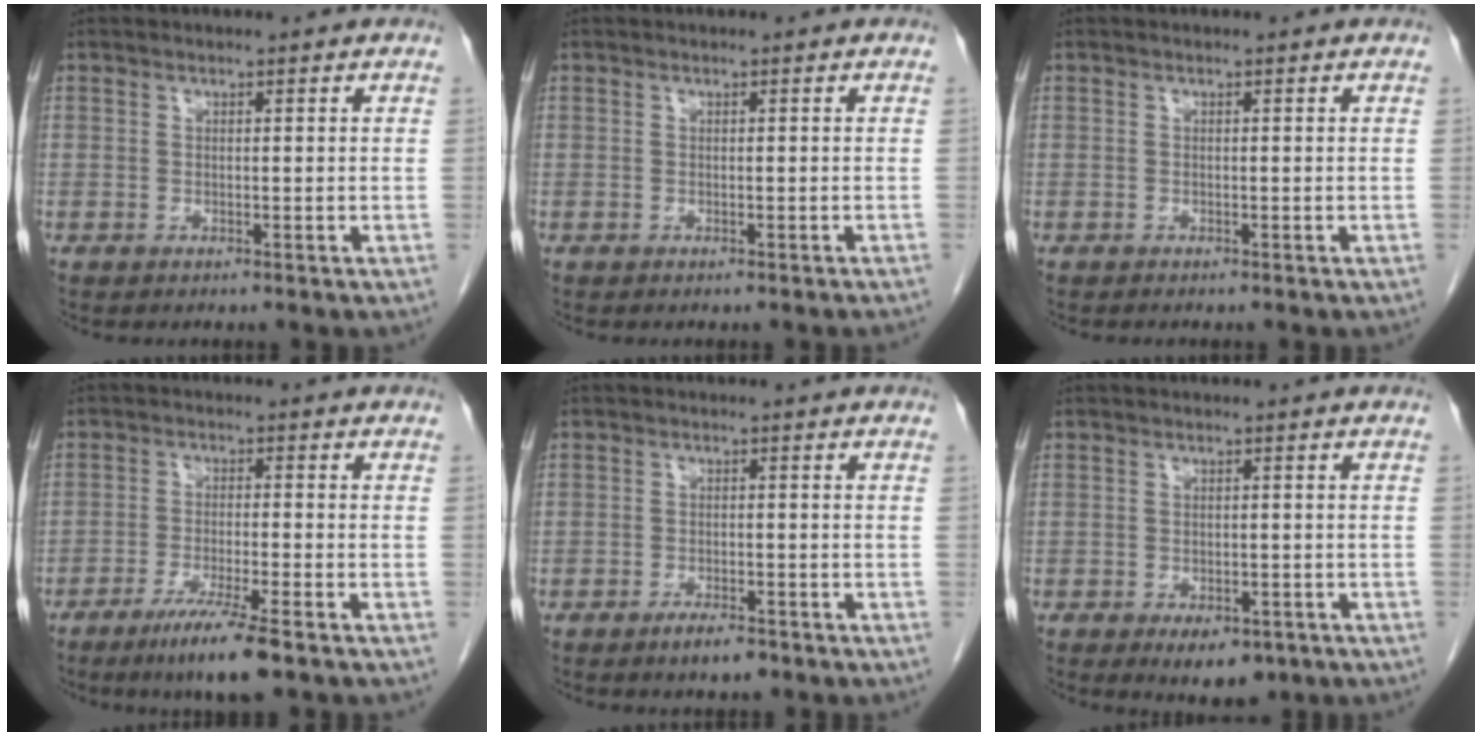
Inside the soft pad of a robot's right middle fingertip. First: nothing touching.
{"total": 0.8, "force": [-0.8, -0.1, 0.4], "torque": [-0.004, 0.002, -0.011]}
{"total": 0.0}
{"total": 7.7, "force": [-5.1, -0.2, 5.7], "torque": [-0.101, -0.021, -0.089]}
{"total": 3.1, "force": [-2.2, 0.9, 1.9], "torque": [-0.035, -0.001, -0.034]}
{"total": 5.6, "force": [-3.5, 2.8, 3.5], "torque": [-0.042, -0.002, -0.042]}